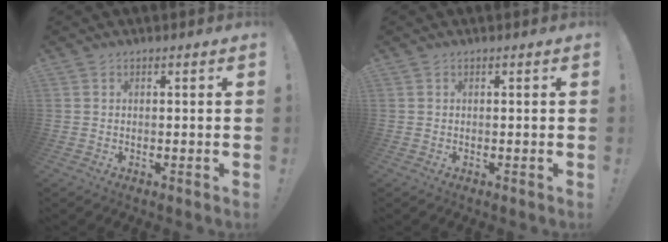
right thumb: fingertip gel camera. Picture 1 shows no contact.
{"total": 0.0}